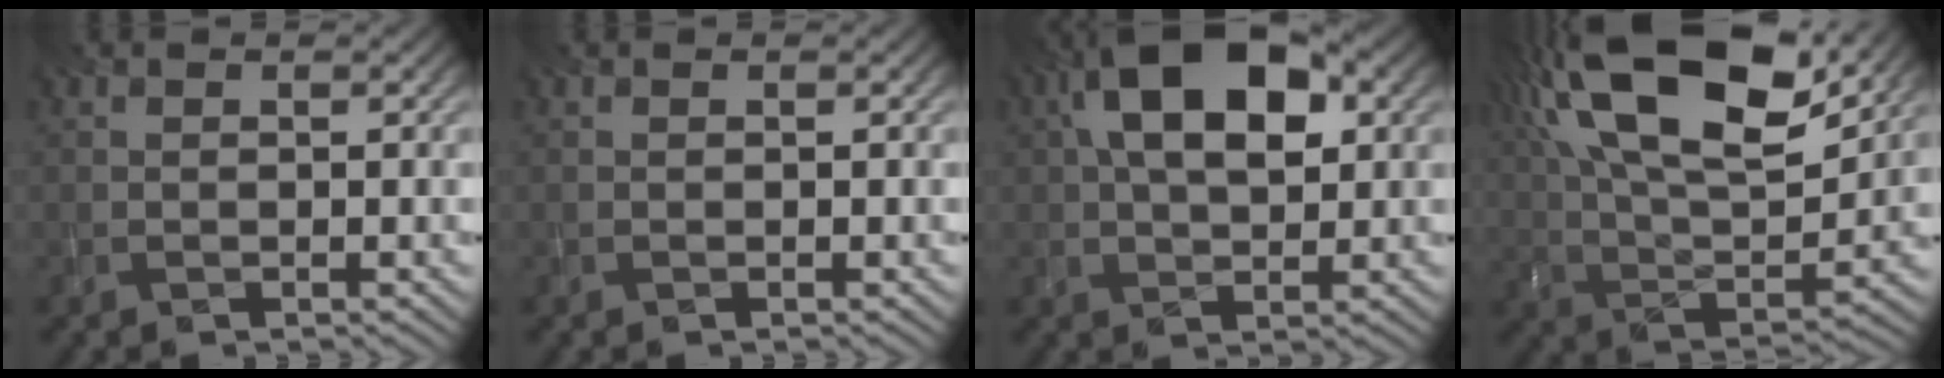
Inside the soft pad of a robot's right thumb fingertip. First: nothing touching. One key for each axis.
{"total": 0.0}
{"total": 12.3, "fx": 3.5, "fy": 6.7, "fz": 9.7, "tx": -0.181, "ty": 0.022, "tz": 0.052}
{"total": 20.1, "fx": 10.1, "fy": 8.8, "fz": 15.0, "tx": -0.304, "ty": 0.041, "tz": 0.152}